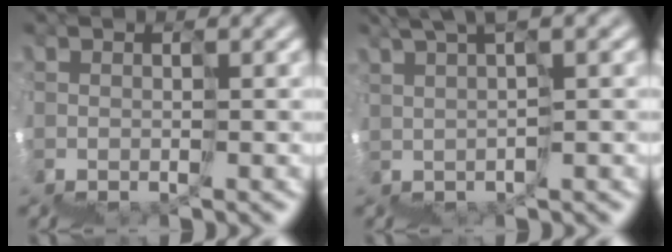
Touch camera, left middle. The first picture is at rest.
{"total": 3.7, "force": [3.1, 0.0, 1.9], "torque": [-0.047, 0.021, 0.055]}